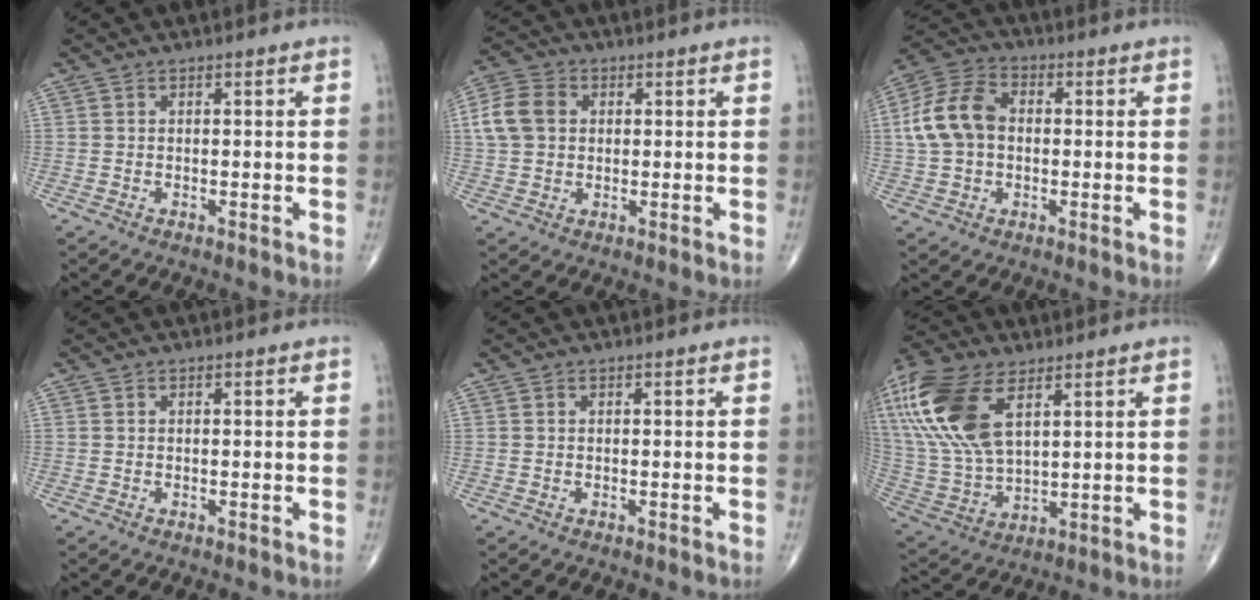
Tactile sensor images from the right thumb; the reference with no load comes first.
{"total": 7.9, "force": [1.4, 6.2, 4.8], "torque": [-0.093, 0.012, 0.022]}
{"total": 11.2, "force": [0.5, 8.0, 7.9], "torque": [-0.154, 0.029, 0.003]}
{"total": 0.0}
{"total": 0.0}
{"total": 20.3, "force": [8.6, 10.3, 15.3], "torque": [-0.336, -0.014, 0.168]}